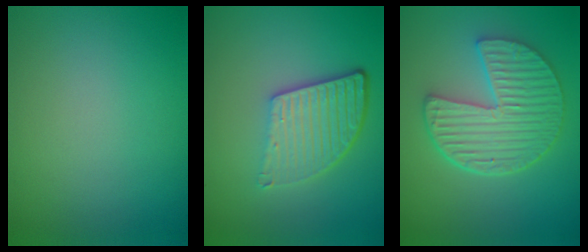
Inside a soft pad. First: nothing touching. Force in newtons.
{"total": 5.6, "press": 3.9, "slide": 4.0}
{"total": 6.1, "press": 4.8, "slide": 3.8}